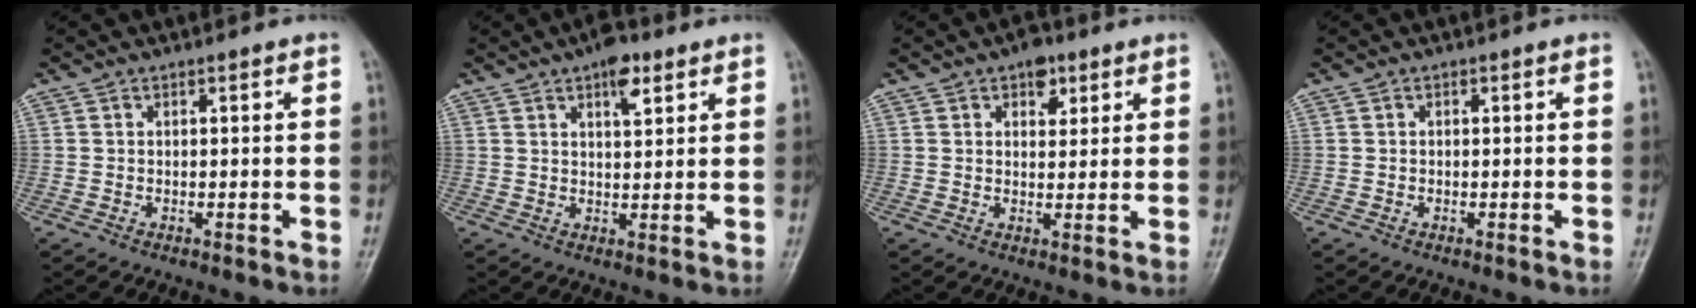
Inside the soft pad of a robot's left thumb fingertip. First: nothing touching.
{"total": 5.7, "force": [3.2, 2.3, 4.1], "torque": [-0.048, -0.011, 0.045]}
{"total": 4.7, "force": [2.5, 3.0, 2.7], "torque": [-0.012, -0.007, 0.032]}
{"total": 0.0}